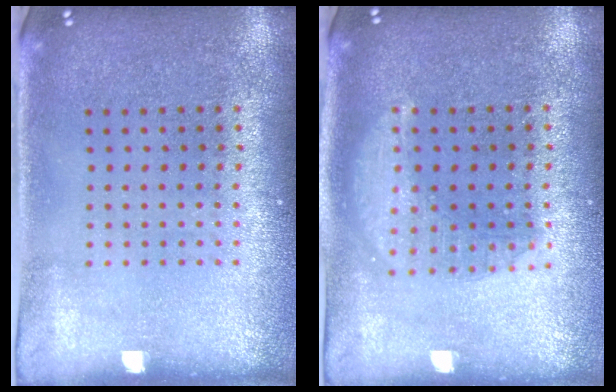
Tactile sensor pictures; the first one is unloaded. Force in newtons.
{"total": 1.4, "press": 1.4, "slide": 0.1}